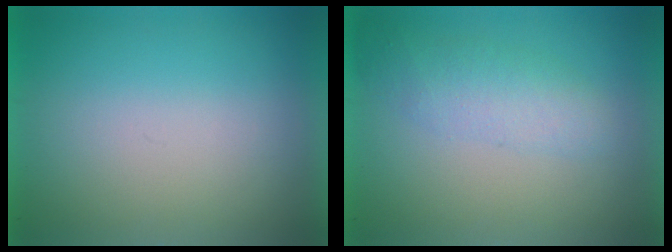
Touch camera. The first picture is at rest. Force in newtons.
{"total": 2.2}